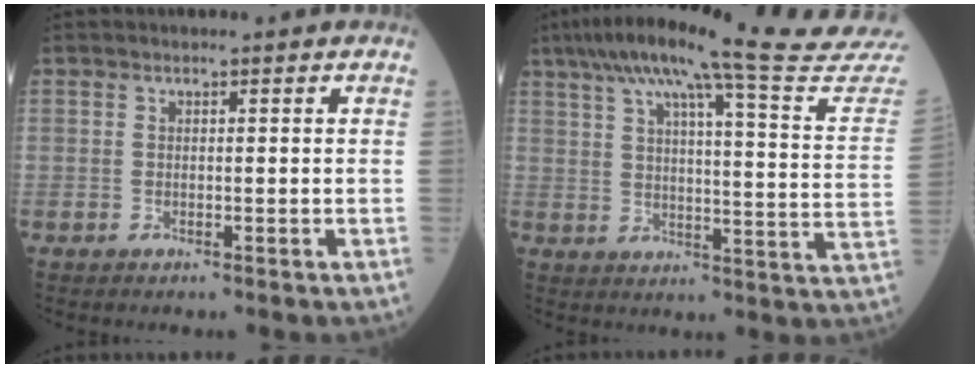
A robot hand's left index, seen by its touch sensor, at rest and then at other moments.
{"total": 27.6, "force": [24.9, -1.0, 11.9], "torque": [-0.180, -0.075, 0.307]}